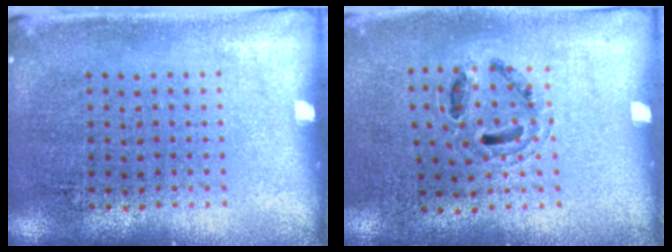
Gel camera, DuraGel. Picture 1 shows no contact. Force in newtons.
{"total": 0.8, "press": 0.8, "slide": 0.3}